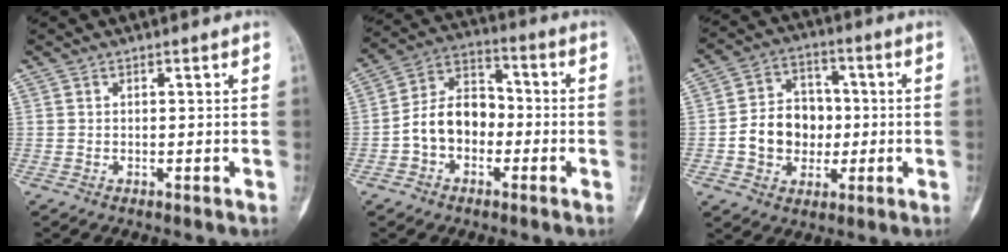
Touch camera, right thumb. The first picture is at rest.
{"total": 10.7, "force": [-2.5, 7.8, 6.8], "torque": [-0.098, 0.044, -0.057]}
{"total": 11.8, "force": [-1.3, 9.7, 6.5], "torque": [-0.069, 0.028, -0.024]}